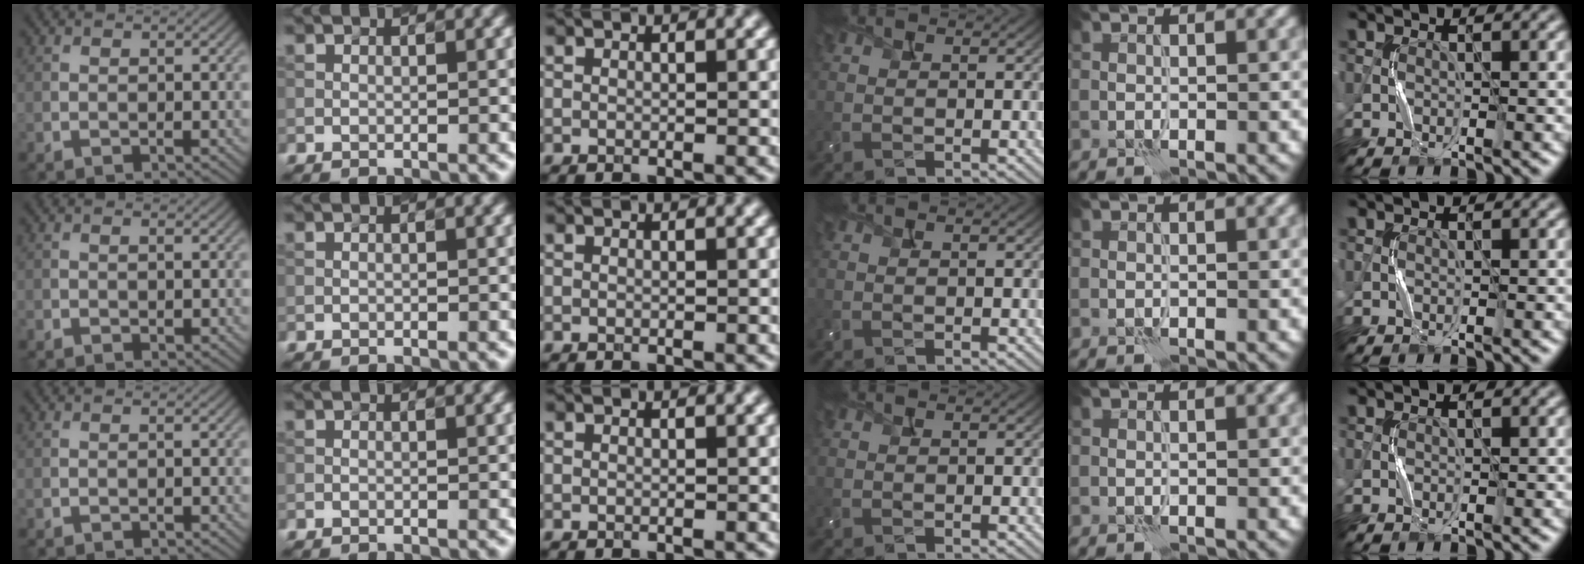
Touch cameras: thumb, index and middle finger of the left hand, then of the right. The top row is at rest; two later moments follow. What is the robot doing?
{"motion": "squeeze", "object": "bubble wrap"}